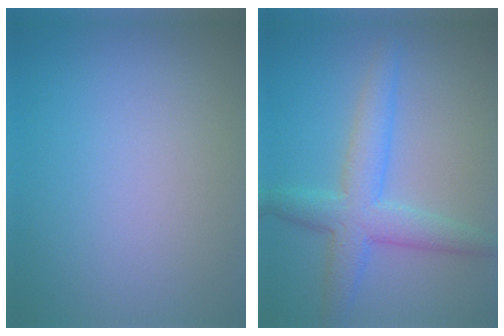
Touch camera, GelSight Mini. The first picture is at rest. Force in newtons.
{"total": 4.4, "press": 4.4, "slide": 0.1}